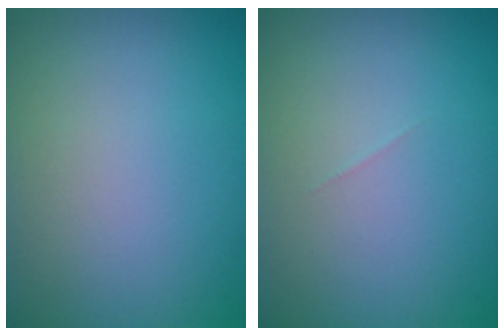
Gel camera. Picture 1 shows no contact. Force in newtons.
{"total": 0.0}